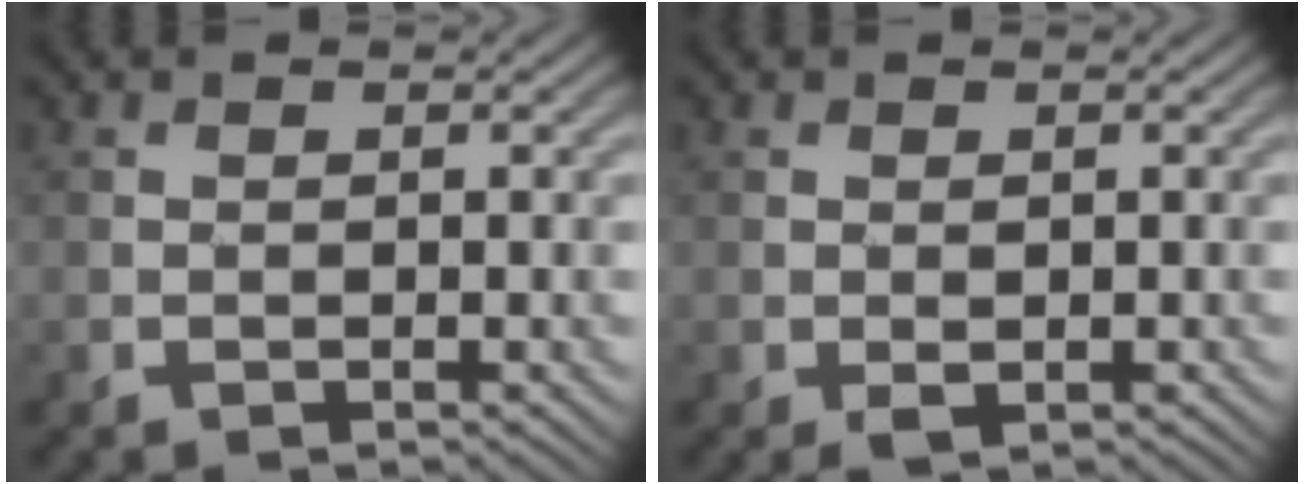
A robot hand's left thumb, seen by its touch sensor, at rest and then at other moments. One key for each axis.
{"total": 1.3, "fx": -0.2, "fy": 0.9, "fz": 1.0, "tx": -0.018, "ty": -0.002, "tz": -0.003}